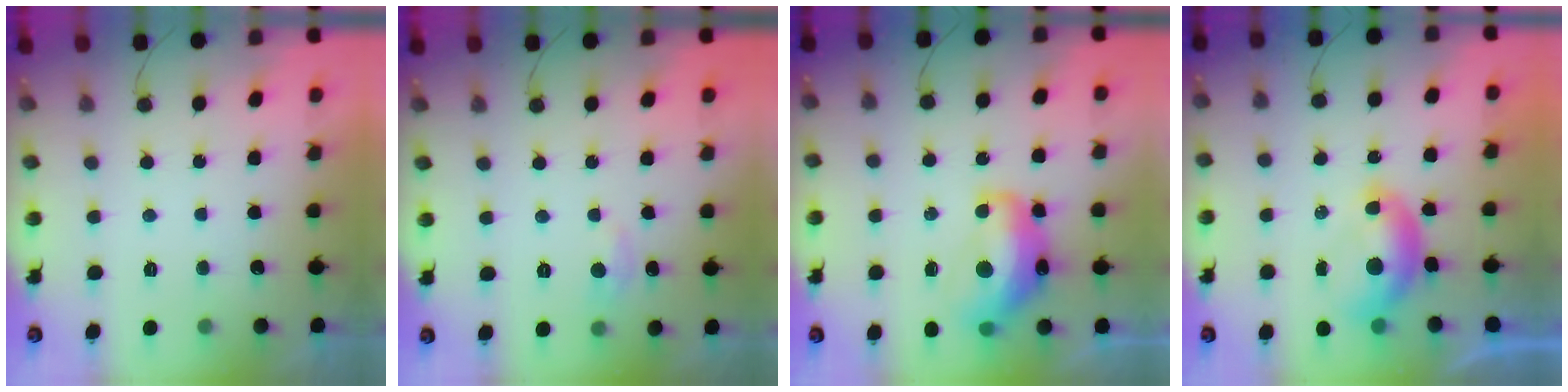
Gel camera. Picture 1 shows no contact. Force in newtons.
{"total": 4.4, "press": 4.4, "slide": 0.7}
{"total": 15.0, "press": 14.9, "slide": 1.8}
{"total": 7.1, "press": 7.0, "slide": 0.9}